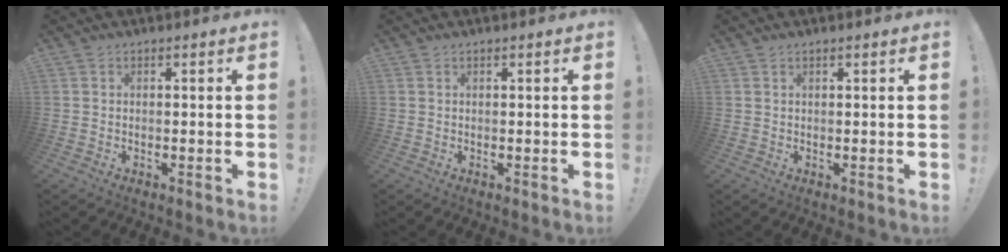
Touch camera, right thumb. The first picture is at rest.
{"total": 0.0}
{"total": 0.6, "force": [0.5, 0.0, 0.4], "torque": [-0.013, 0.003, 0.009]}